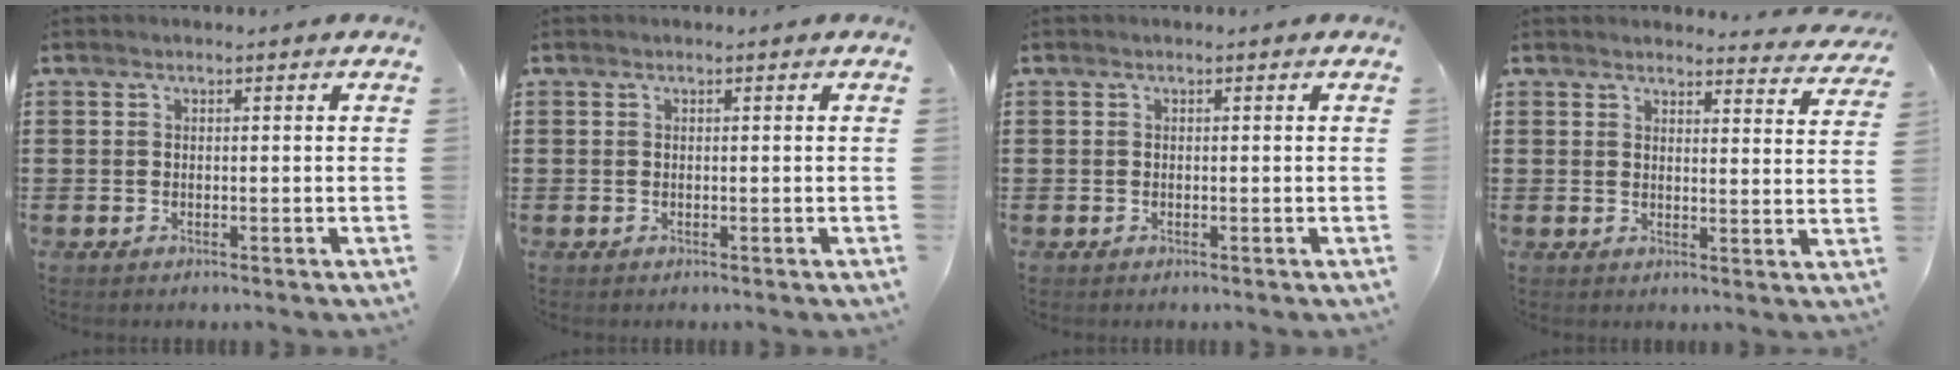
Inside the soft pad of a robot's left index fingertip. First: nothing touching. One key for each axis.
{"total": 0.0}
{"total": 0.0}
{"total": 3.1, "fx": 3.0, "fy": 0.4, "fz": 0.5, "tx": -0.013, "ty": -0.016, "tz": 0.053}